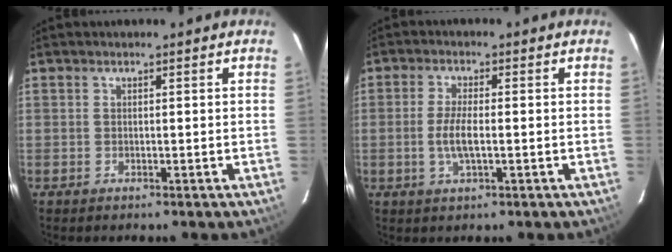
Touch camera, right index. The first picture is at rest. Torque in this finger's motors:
{"motor_torque": [0.73, -0.21, 0.42, 0.11]}